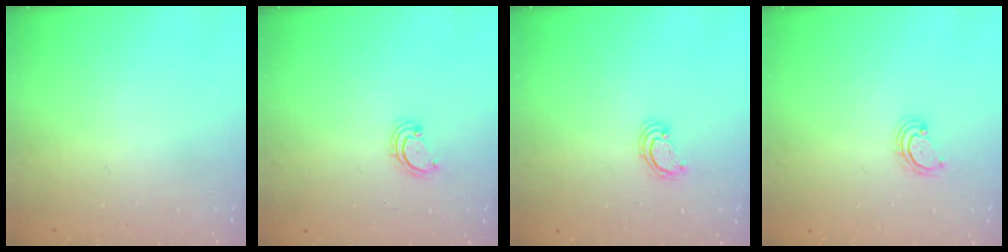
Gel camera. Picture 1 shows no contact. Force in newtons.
{"total": 3.1, "press": 3.0, "slide": 0.4}
{"total": 2.6, "press": 2.5, "slide": 0.2}
{"total": 3.1, "press": 3.1, "slide": 0.4}